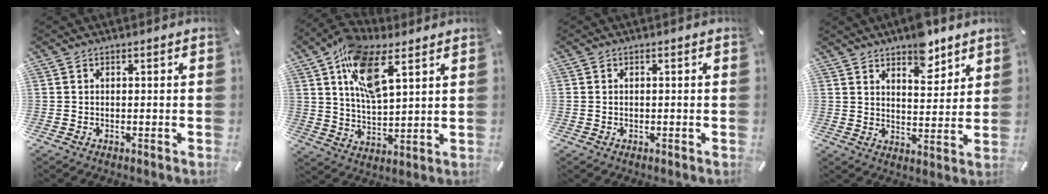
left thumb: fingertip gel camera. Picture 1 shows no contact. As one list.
[{"total": 14.2, "force": [7.8, 6.2, 10.1], "torque": [-0.191, -0.023, 0.138]}, {"total": 0.8, "force": [-0.1, 0.6, 0.5], "torque": [-0.011, 0.003, -0.003]}, {"total": 8.0, "force": [6.6, 3.6, 2.8], "torque": [-0.020, -0.045, 0.113]}]